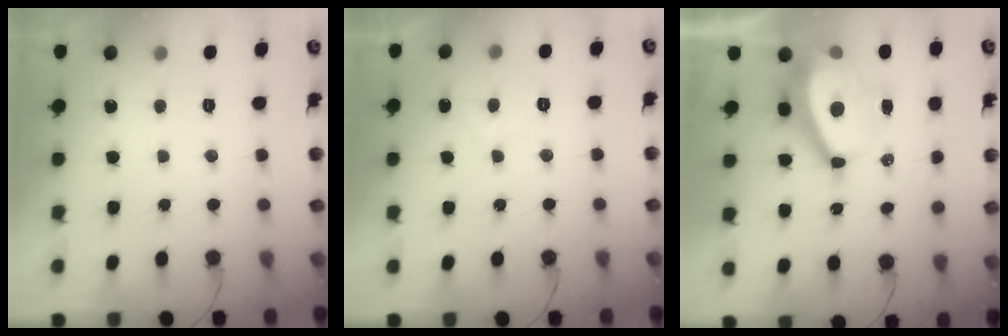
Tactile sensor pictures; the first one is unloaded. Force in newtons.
{"total": 1.3, "press": 1.2, "slide": 0.6}
{"total": 11.0, "press": 11.0, "slide": 1.2}